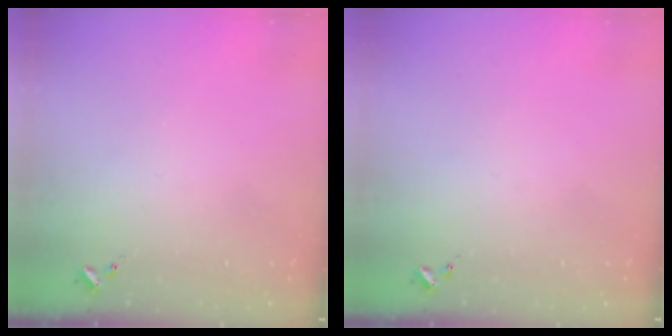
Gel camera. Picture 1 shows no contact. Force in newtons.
{"total": 0.0}